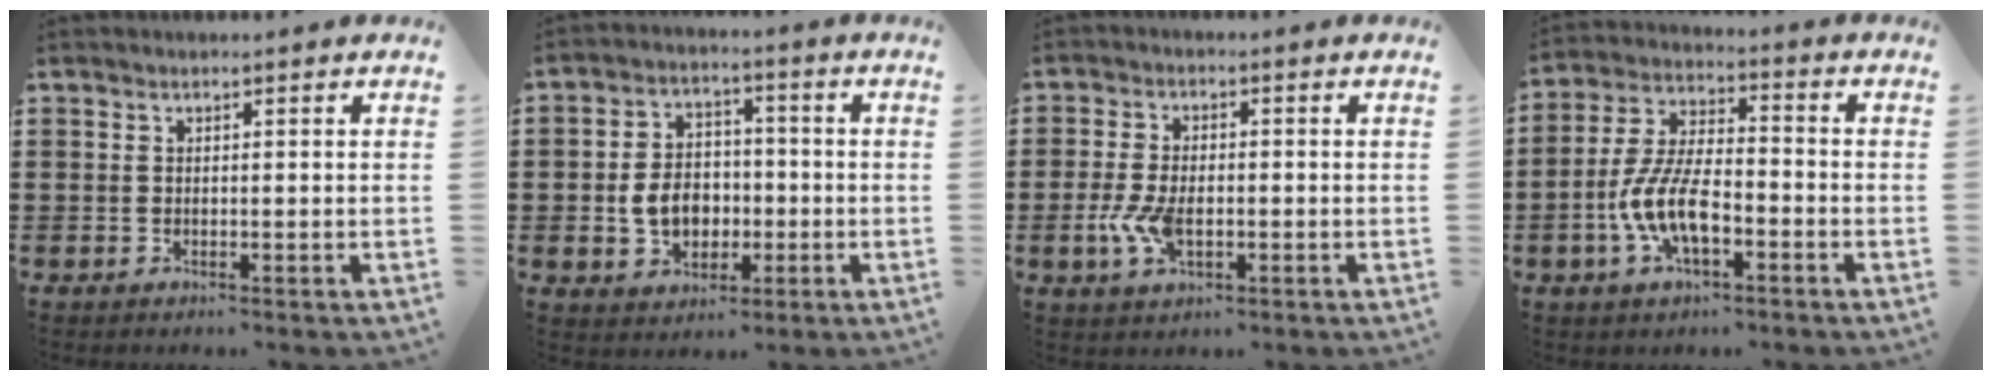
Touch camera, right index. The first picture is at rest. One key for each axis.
{"total": 6.7, "fx": -1.2, "fy": 5.2, "fz": 4.0, "tx": -0.072, "ty": 0.004, "tz": -0.026}
{"total": 5.8, "fx": -1.3, "fy": 2.9, "fz": 4.8, "tx": -0.117, "ty": -0.009, "tz": -0.028}
{"total": 8.9, "fx": -3.3, "fy": 3.7, "fz": 7.4, "tx": -0.173, "ty": -0.005, "tz": -0.068}